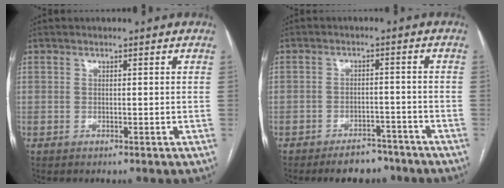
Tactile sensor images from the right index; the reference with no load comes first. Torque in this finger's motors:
{"motor_torque": [0.26, -0.43, 0.03, -0.03]}